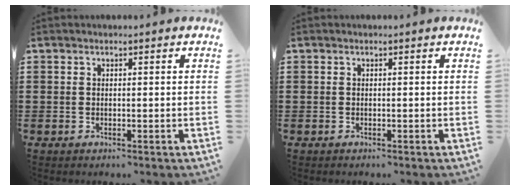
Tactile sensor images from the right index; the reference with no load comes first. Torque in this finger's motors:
{"motor_torque": [-1.30, 0.22, -0.75, -0.11]}